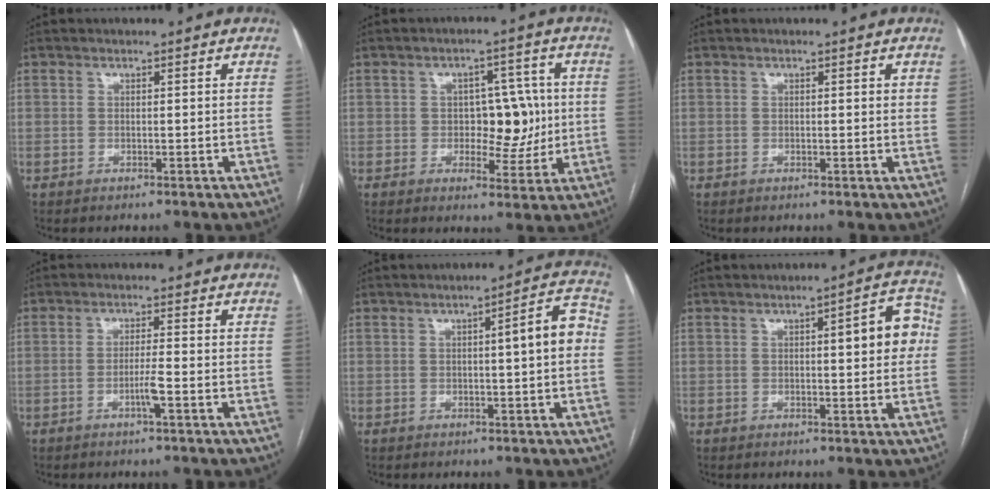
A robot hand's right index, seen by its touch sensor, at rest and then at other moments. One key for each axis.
{"total": 7.7, "fx": 0.0, "fy": 4.5, "fz": 6.2, "tx": -0.077, "ty": 0.017, "tz": 0.007}
{"total": 1.1, "fx": 0.5, "fy": 0.3, "fz": 0.9, "tx": -0.013, "ty": 0.000, "tz": 0.003}
{"total": 2.8, "fx": -1.2, "fy": -0.3, "fz": 2.5, "tx": -0.049, "ty": -0.003, "tz": -0.023}
{"total": 6.3, "fx": 0.3, "fy": 0.8, "fz": 6.2, "tx": -0.081, "ty": 0.021, "tz": -0.001}
{"total": 7.3, "fx": 1.0, "fy": 1.7, "fz": 7.0, "tx": -0.084, "ty": 0.021, "tz": 0.009}